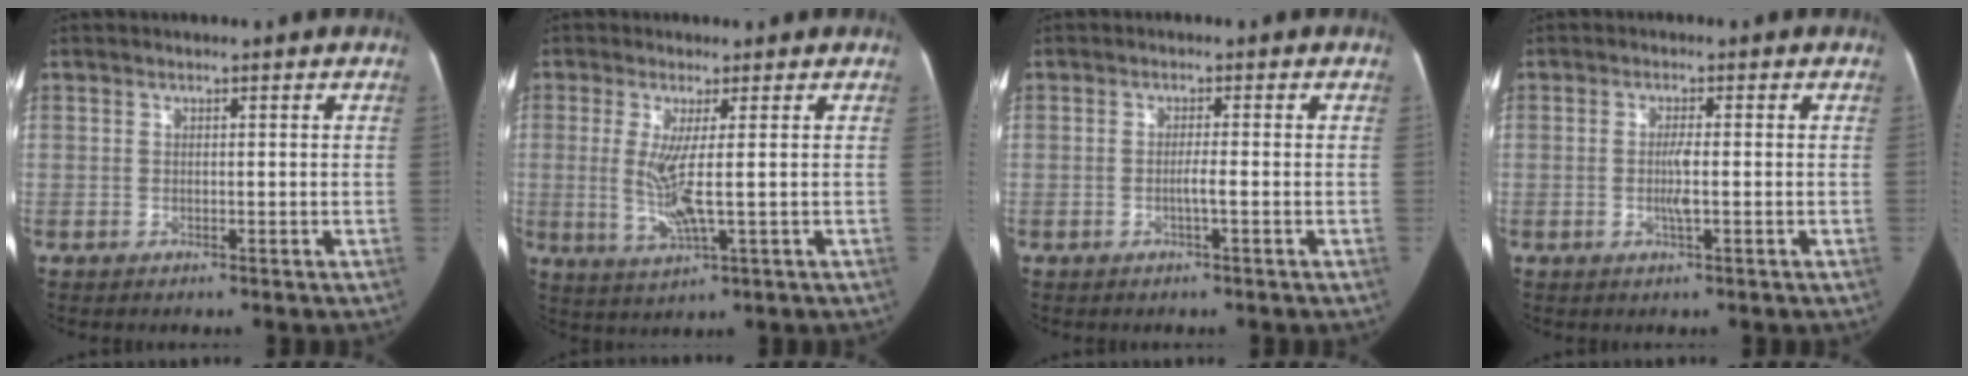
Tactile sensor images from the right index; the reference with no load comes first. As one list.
[{"total": 6.1, "force": [0.1, 0.3, 6.1], "torque": [-0.131, -0.014, 0.004]}, {"total": 1.8, "force": [-0.6, 0.0, 1.7], "torque": [-0.033, 0.002, -0.013]}, {"total": 2.8, "force": [-0.5, 0.4, 2.8], "torque": [-0.056, -0.001, -0.010]}]